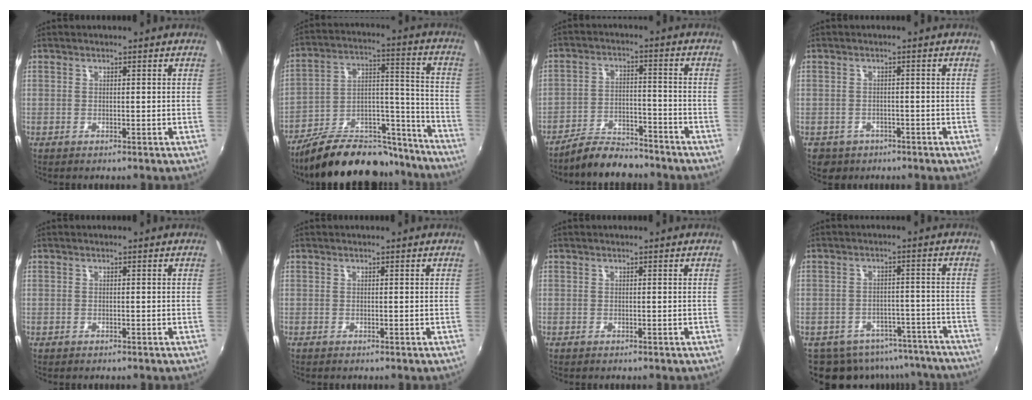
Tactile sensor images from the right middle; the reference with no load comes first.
{"total": 23.8, "force": [-19.5, 8.7, 10.5], "torque": [-0.174, 0.042, -0.281]}
{"total": 8.6, "force": [-7.9, 2.4, 2.6], "torque": [-0.069, 0.011, -0.125]}
{"total": 4.1, "force": [-1.9, 3.5, 1.0], "torque": [-0.031, -0.005, -0.024]}
{"total": 0.0}
{"total": 0.0}
{"total": 0.0}
{"total": 16.3, "force": [-13.0, 8.4, 5.1], "torque": [-0.114, 0.015, -0.151]}